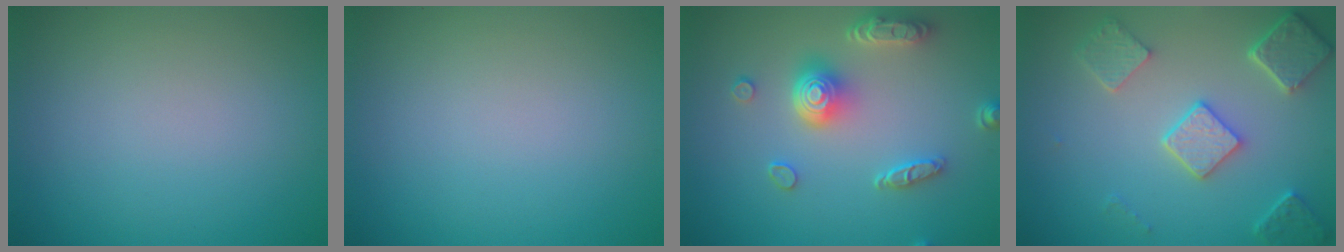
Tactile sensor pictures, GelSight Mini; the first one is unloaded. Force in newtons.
{"total": 0.0}
{"total": 4.9, "press": 4.0, "slide": 2.9}
{"total": 5.0, "press": 4.0, "slide": 3.0}